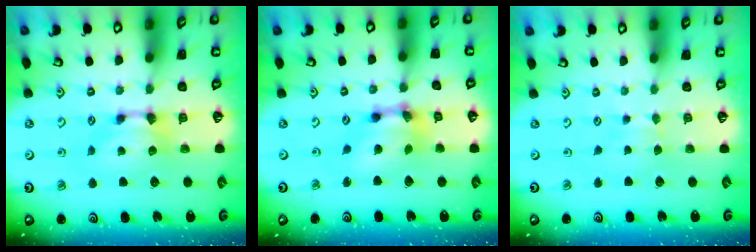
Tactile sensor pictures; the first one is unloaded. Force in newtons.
{"total": 6.3, "press": 5.9, "slide": 2.3}
{"total": 2.4, "press": 2.4, "slide": 0.4}